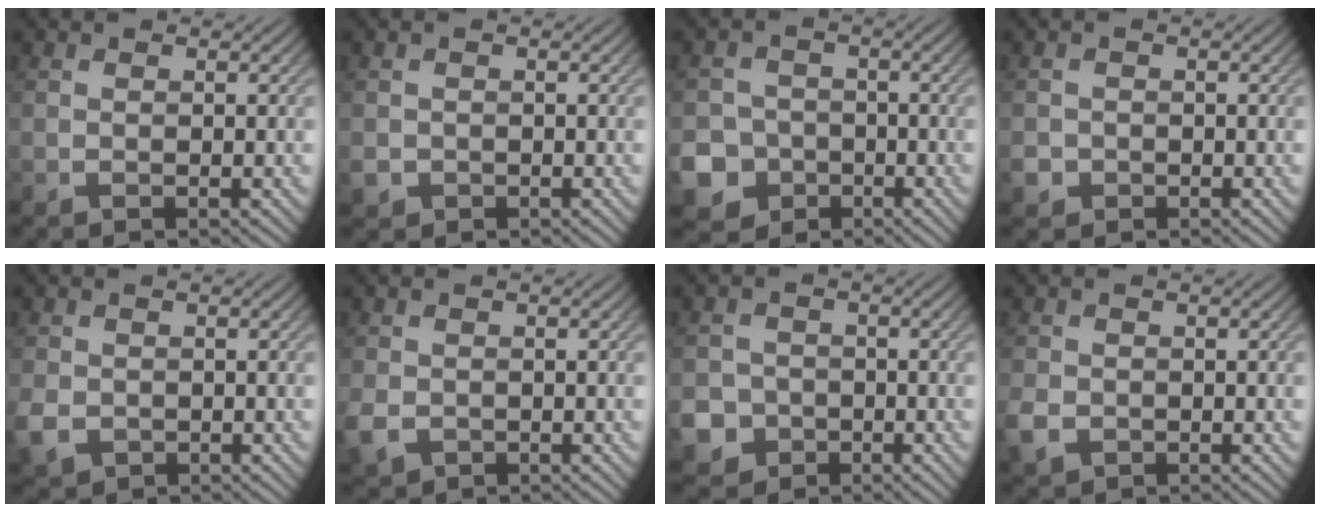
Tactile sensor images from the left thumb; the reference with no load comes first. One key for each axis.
{"total": 1.8, "fx": -0.7, "fy": 1.5, "fz": 0.4, "tx": -0.011, "ty": -0.011, "tz": -0.016}
{"total": 9.1, "fx": -4.2, "fy": 7.8, "fz": 2.1, "tx": -0.064, "ty": -0.034, "tz": -0.094}
{"total": 1.9, "fx": -0.9, "fy": 1.6, "fz": 0.4, "tx": -0.009, "ty": -0.008, "tz": -0.020}
{"total": 3.5, "fx": -0.9, "fy": 2.9, "fz": 1.7, "tx": -0.048, "ty": -0.014, "tz": -0.019}
{"total": 3.2, "fx": -1.0, "fy": 2.5, "fz": 1.7, "tx": -0.045, "ty": -0.014, "tz": -0.021}
{"total": 6.1, "fx": -2.8, "fy": 5.2, "fz": 1.4, "tx": -0.036, "ty": -0.019, "tz": -0.066}
{"total": 3.0, "fx": -1.0, "fy": 2.4, "fz": 1.4, "tx": -0.041, "ty": -0.012, "tz": -0.023}